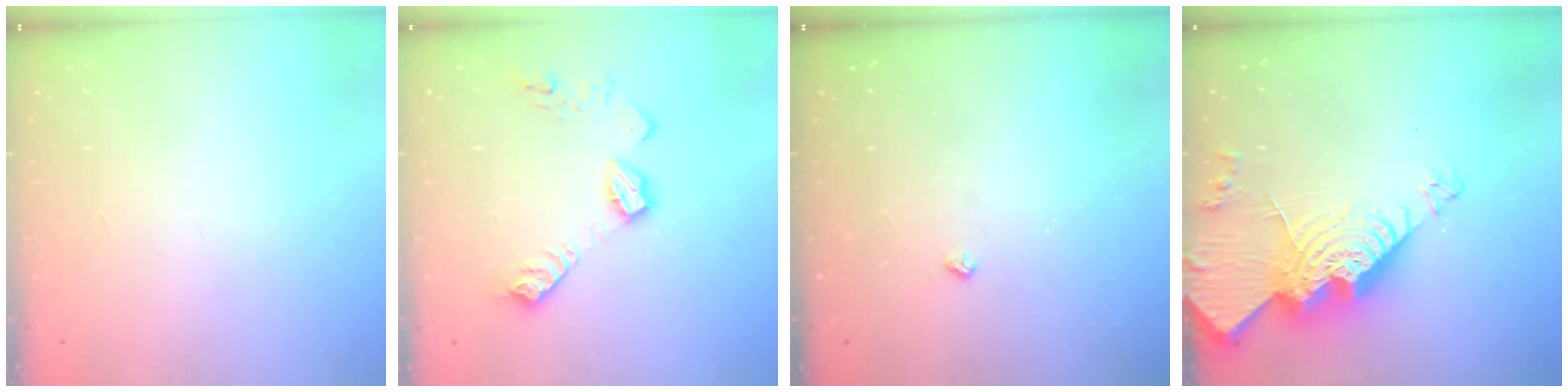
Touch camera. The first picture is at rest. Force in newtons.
{"total": 11.3, "press": 11.3, "slide": 0.6}
{"total": 2.2, "press": 2.1, "slide": 0.4}
{"total": 20.2, "press": 20.1, "slide": 2.1}